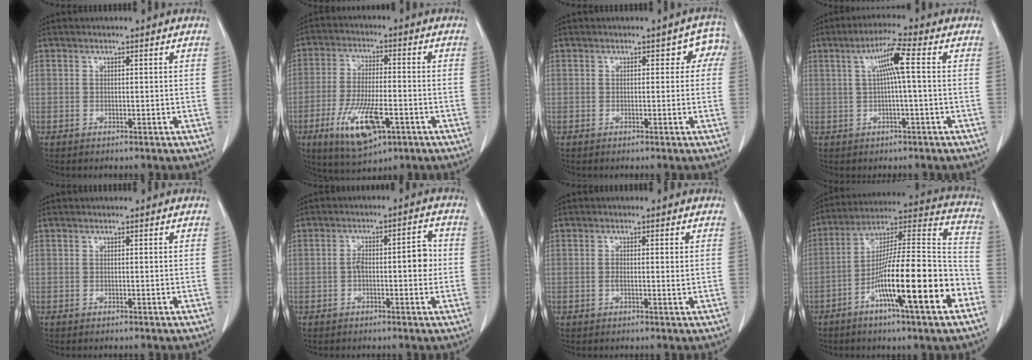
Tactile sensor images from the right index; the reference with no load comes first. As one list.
[{"total": 11.5, "force": [-4.9, 3.6, 9.7], "torque": [-0.188, -0.015, -0.077]}, {"total": 2.9, "force": [0.5, 2.0, 2.0], "torque": [-0.003, 0.020, -0.003]}, {"total": 5.5, "force": [0.9, -0.4, 5.4], "torque": [-0.100, 0.014, 0.018]}, {"total": 0.0}, {"total": 5.8, "force": [-0.6, 2.1, 5.4], "torque": [-0.075, 0.023, -0.010]}, {"total": 1.9, "force": [0.1, 0.6, 1.8], "torque": [-0.037, 0.000, 0.001]}, {"total": 20.2, "force": [-8.3, 1.6, 18.4], "torque": [-0.286, -0.004, -0.141]}]